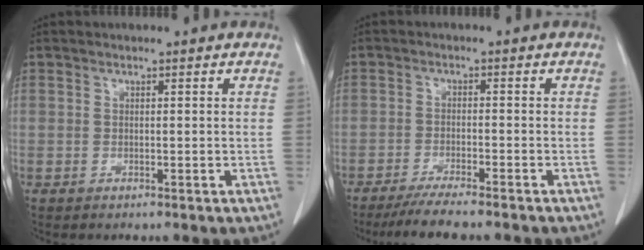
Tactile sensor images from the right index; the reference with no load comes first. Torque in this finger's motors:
{"motor_torque": [0.58, -0.64, 0.22, 0.07]}